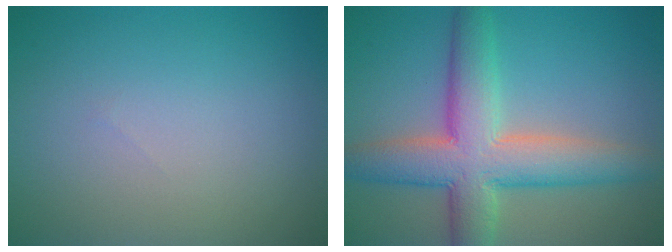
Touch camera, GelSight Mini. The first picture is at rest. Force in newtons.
{"total": 8.4, "press": 8.4, "slide": 0.4}